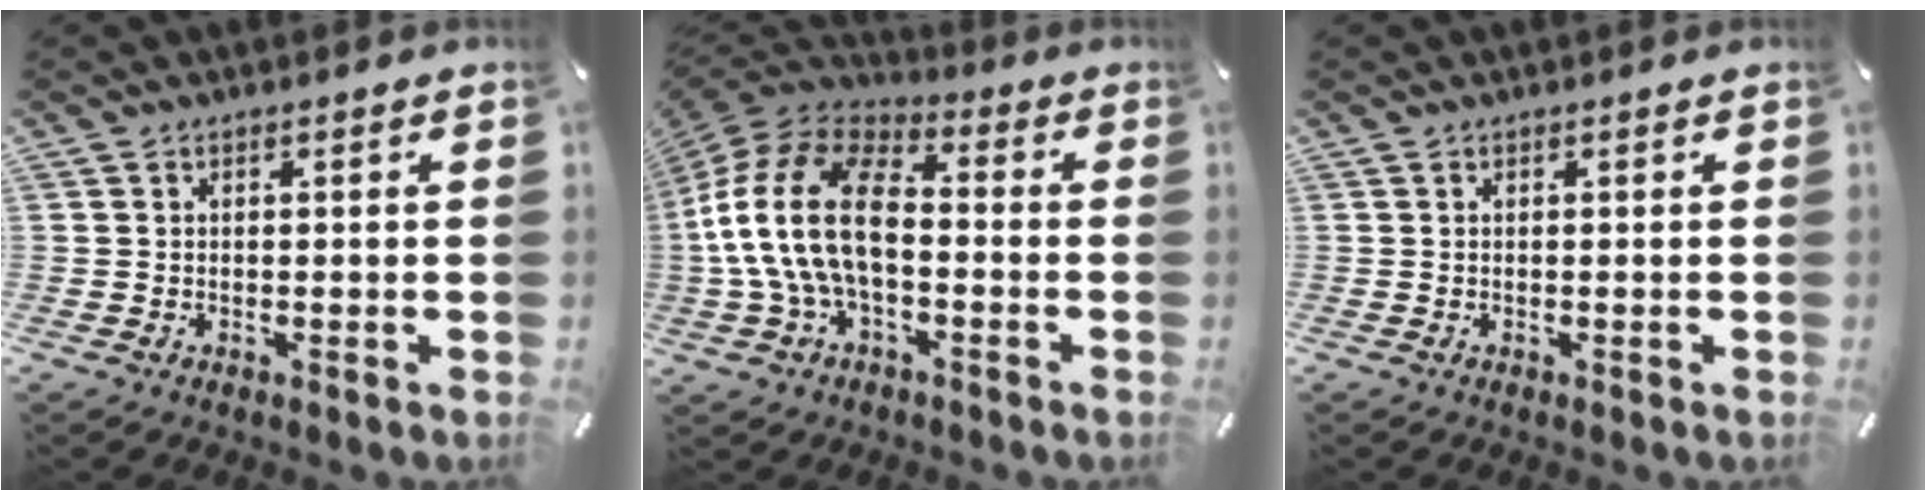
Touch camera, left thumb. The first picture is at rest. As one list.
[{"total": 18.9, "force": [-2.2, 11.4, 14.9], "torque": [-0.322, 0.020, -0.042]}, {"total": 0.0}]